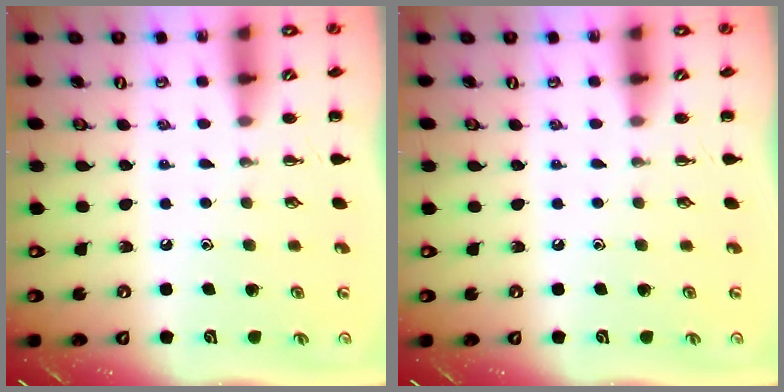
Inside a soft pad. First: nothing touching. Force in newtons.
{"total": 0.0}